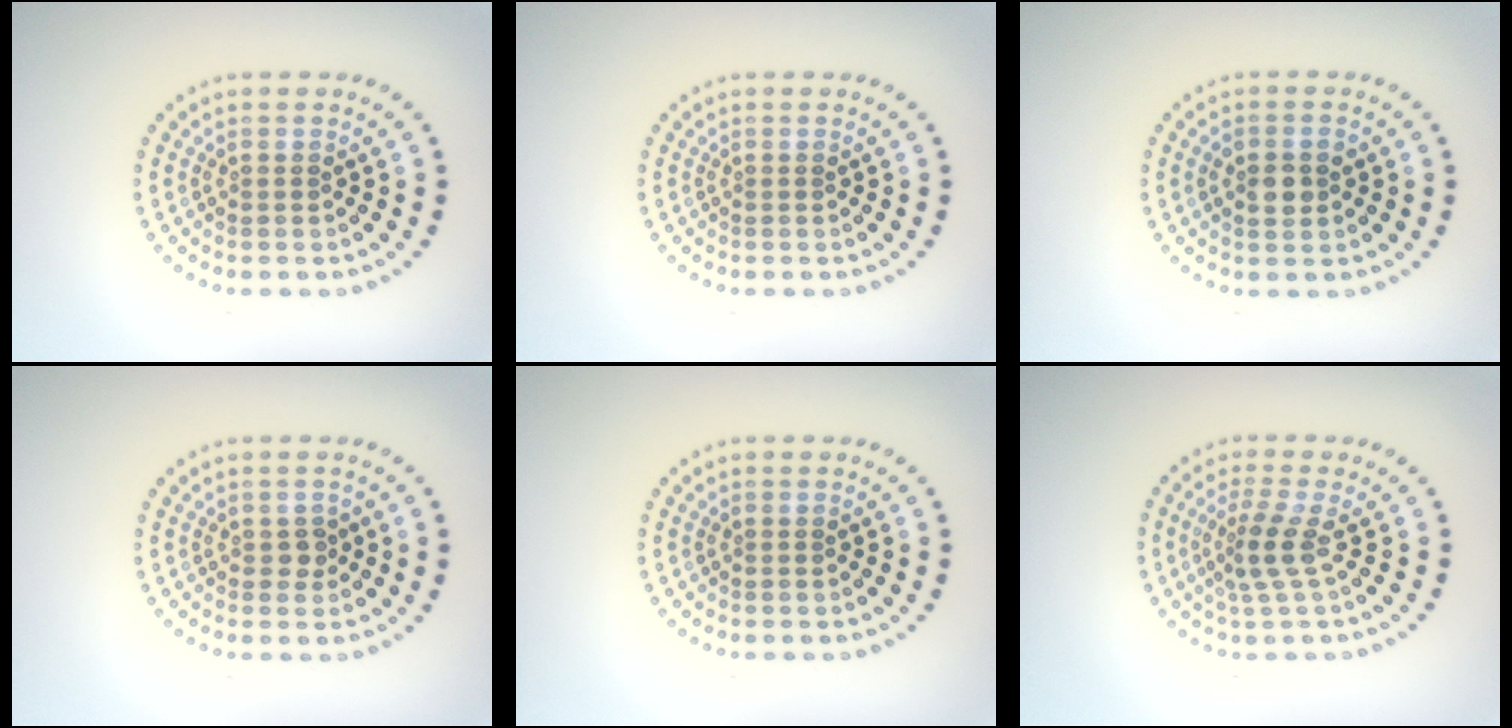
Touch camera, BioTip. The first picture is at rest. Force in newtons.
{"total": 0.0}
{"total": 2.5, "press": 2.5, "slide": 0.2}
{"total": 0.9, "press": 0.8, "slide": 0.3}
{"total": 0.0}
{"total": 2.6, "press": 1.9, "slide": 1.8}